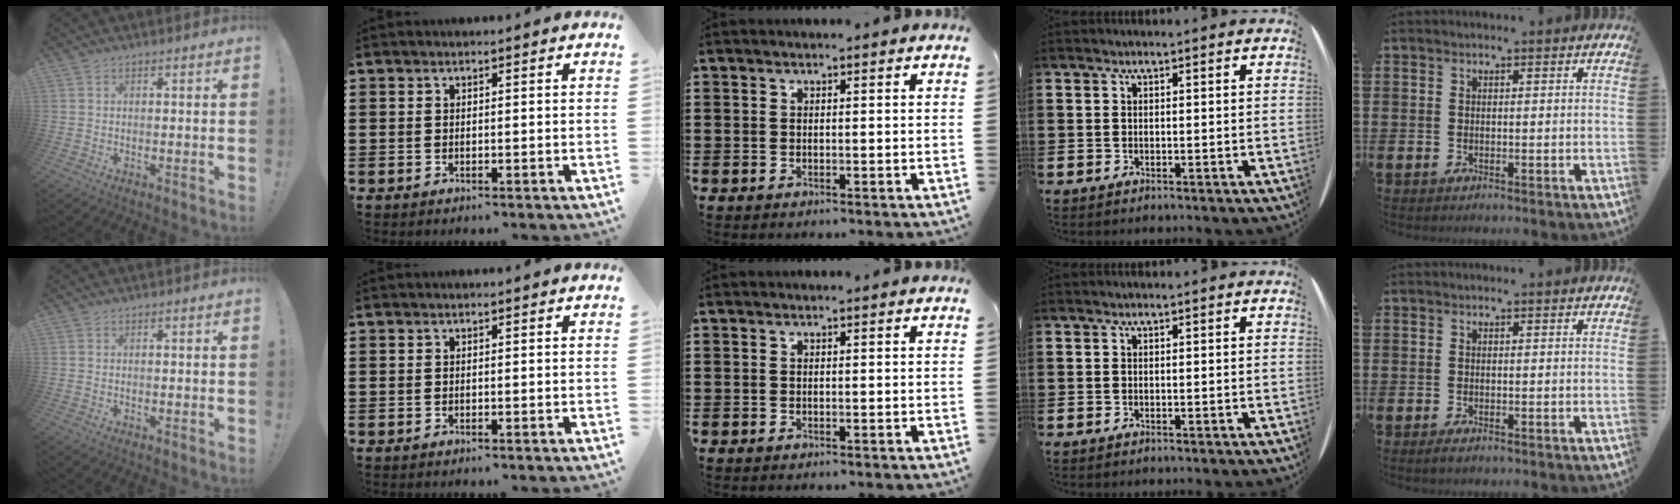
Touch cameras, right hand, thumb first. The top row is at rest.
{"little": {"total": 0.7, "force": [-0.2, 0.3, 0.7], "torque": [-0.012, 0.001, -0.004]}}